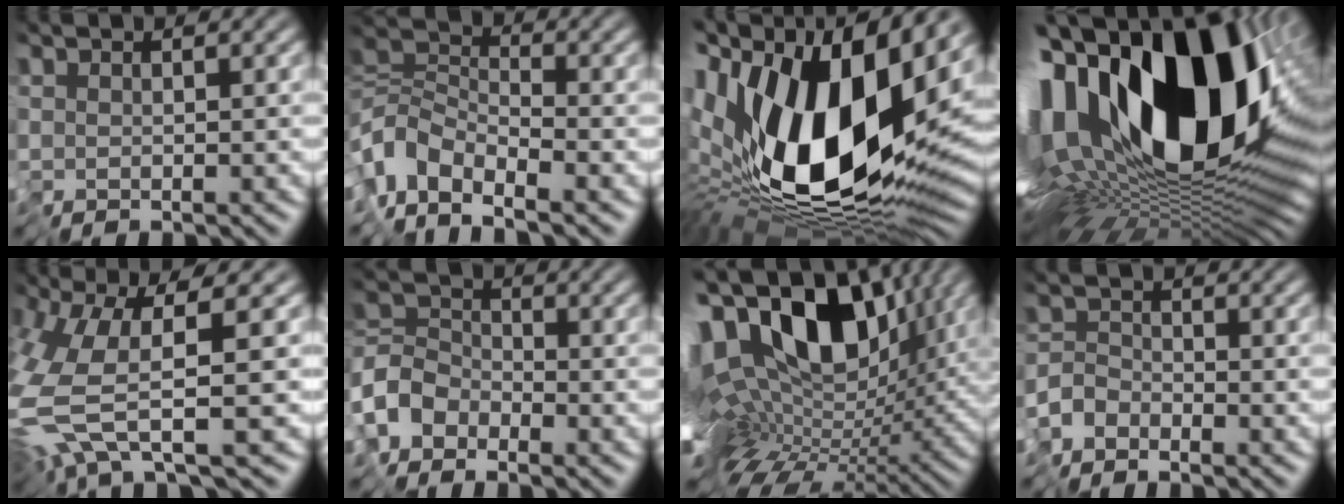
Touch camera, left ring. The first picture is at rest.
{"total": 3.8, "force": [-3.1, 1.3, 1.8], "torque": [-0.033, 0.005, -0.079]}
{"total": 17.3, "force": [2.1, 8.5, 15.0], "torque": [-0.281, 0.000, 0.031]}
{"total": 20.9, "force": [5.1, 10.6, 17.3], "torque": [-0.325, 0.004, 0.082]}
{"total": 7.2, "force": [-1.4, 1.3, 6.9], "torque": [-0.185, -0.011, -0.030]}
{"total": 4.0, "force": [-2.9, 2.6, 1.2], "torque": [-0.025, 0.010, -0.075]}
{"total": 18.8, "force": [3.4, 10.4, 15.3], "torque": [-0.238, 0.008, 0.071]}
{"total": 3.1, "force": [-2.8, 1.2, 0.1], "torque": [0.010, 0.001, -0.055]}